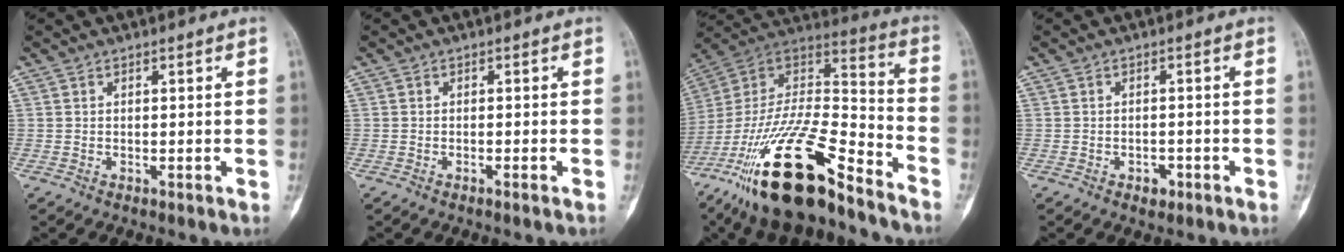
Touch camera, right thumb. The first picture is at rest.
{"total": 1.0, "force": [-0.7, -0.1, 0.8], "torque": [-0.019, 0.004, -0.008]}
{"total": 27.6, "force": [-18.2, 8.1, 19.0], "torque": [-0.382, 0.054, -0.322]}
{"total": 2.2, "force": [-1.2, 1.4, 1.3], "torque": [-0.014, 0.007, -0.014]}